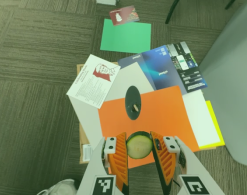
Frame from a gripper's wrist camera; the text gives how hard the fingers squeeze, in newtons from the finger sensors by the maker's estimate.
{"total": 9.4, "left": 10.3, "right": 8.5}